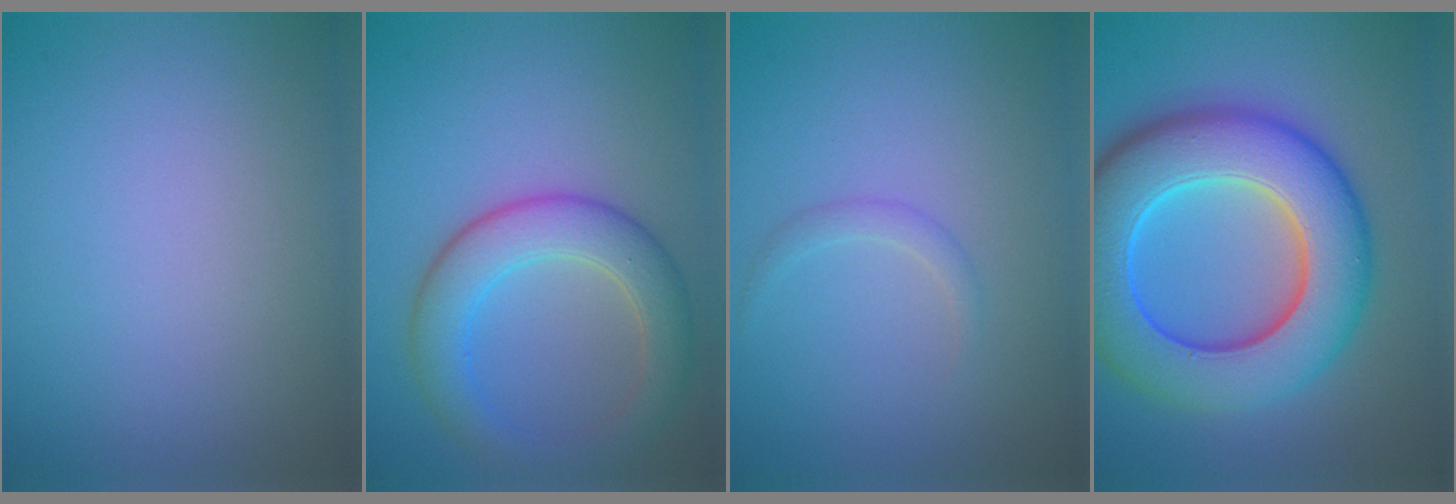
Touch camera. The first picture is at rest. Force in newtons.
{"total": 5.6, "press": 5.6, "slide": 0.3}
{"total": 1.0, "press": 1.0, "slide": 0.1}
{"total": 12.2, "press": 12.2, "slide": 0.1}